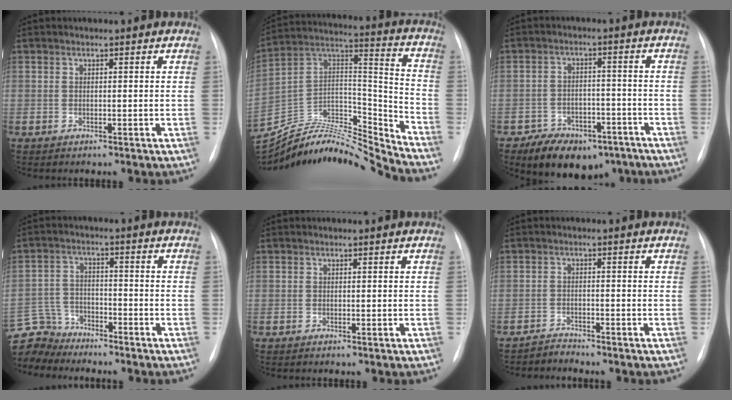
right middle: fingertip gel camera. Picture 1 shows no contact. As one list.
[{"total": 22.5, "force": [-22.1, -0.5, 3.9], "torque": [-0.073, 0.048, -0.369]}, {"total": 10.9, "force": [-7.5, 6.2, 5.0], "torque": [-0.068, 0.013, -0.111]}, {"total": 8.4, "force": [-8.0, 2.7, -0.5], "torque": [0.001, 0.013, -0.156]}, {"total": 0.0}, {"total": 1.9, "force": [-1.6, -0.3, -0.9], "torque": [0.025, -0.013, -0.030]}]